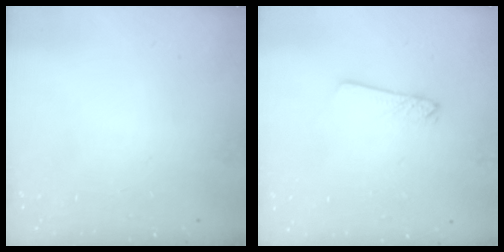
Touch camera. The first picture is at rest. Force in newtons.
{"total": 2.1, "press": 2.1, "slide": 0.2}